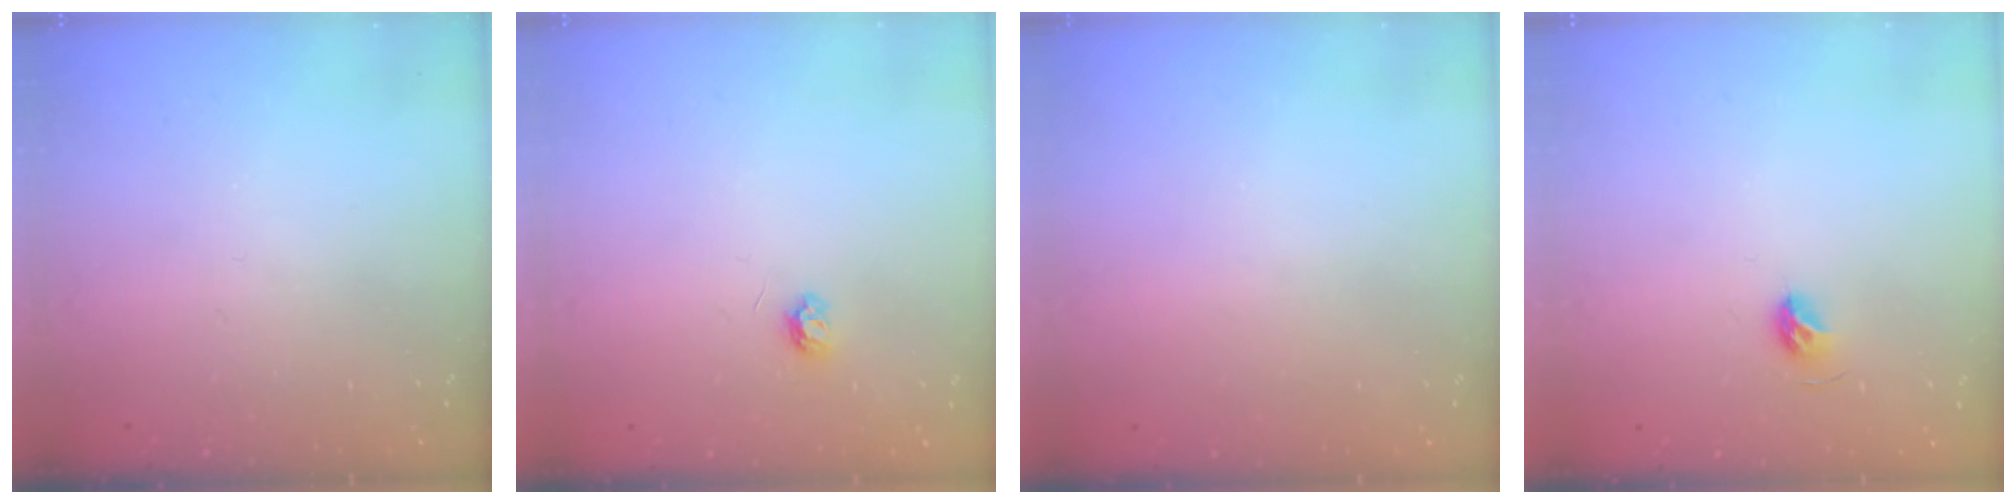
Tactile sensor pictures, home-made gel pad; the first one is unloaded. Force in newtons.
{"total": 3.5, "press": 3.5, "slide": 0.5}
{"total": 0.9, "press": 0.9, "slide": 0.1}
{"total": 5.4, "press": 5.2, "slide": 1.2}